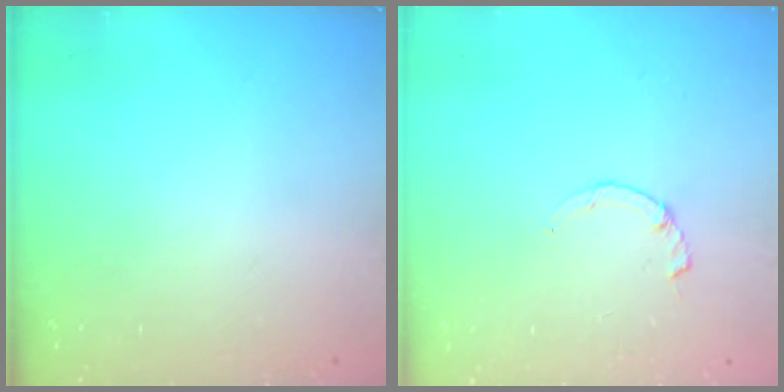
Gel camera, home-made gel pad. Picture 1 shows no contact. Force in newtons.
{"total": 2.2, "press": 2.2, "slide": 0.2}